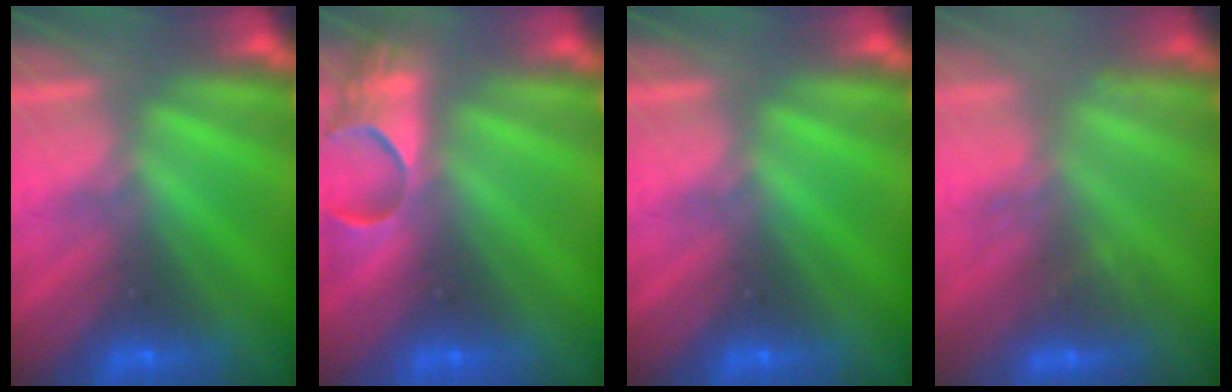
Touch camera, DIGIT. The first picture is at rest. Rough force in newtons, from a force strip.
{"total": 4.8}
{"total": 0.0}
{"total": 3.1}